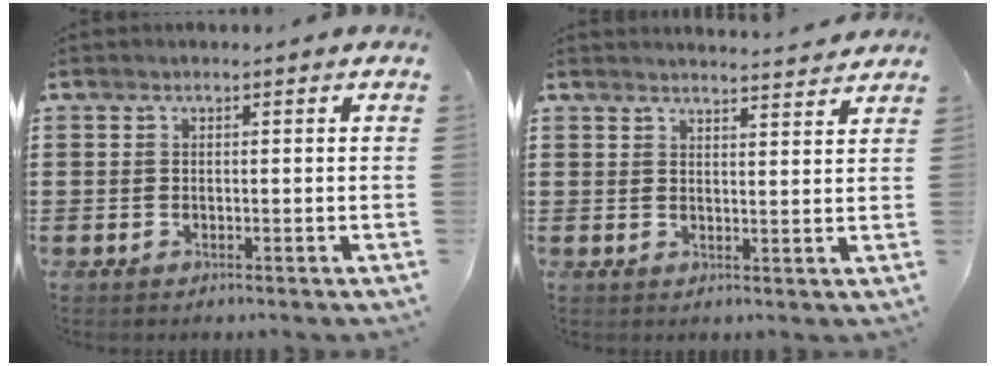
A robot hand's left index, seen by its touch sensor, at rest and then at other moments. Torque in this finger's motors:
{"motor_torque": [-0.13, -0.94, -0.04, -0.03]}